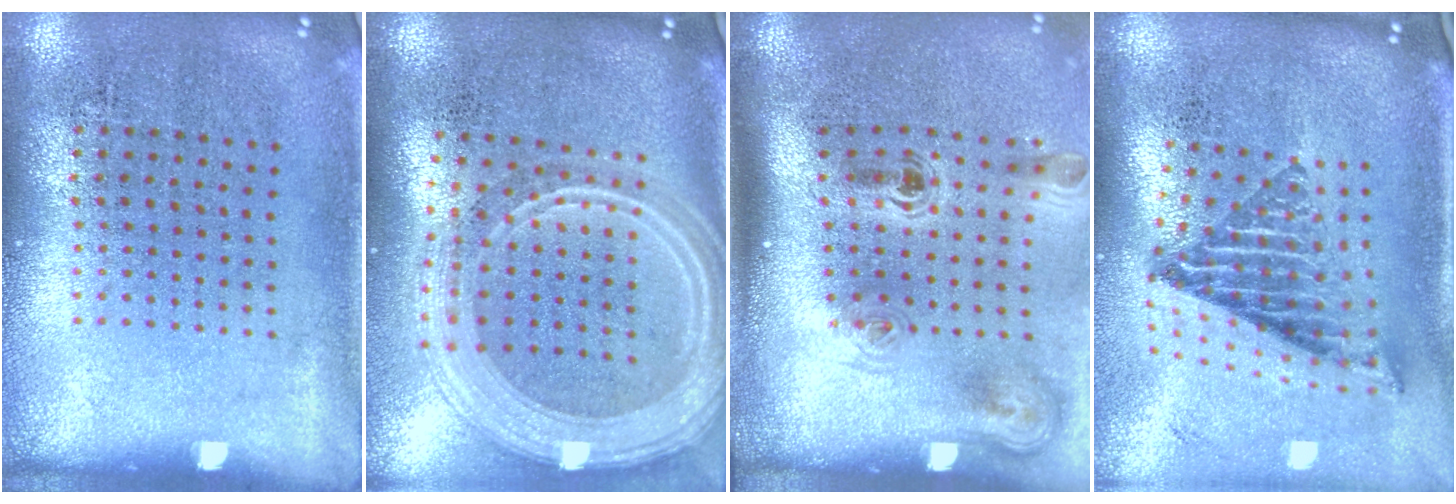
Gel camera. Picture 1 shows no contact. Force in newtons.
{"total": 3.1, "press": 2.5, "slide": 1.8}
{"total": 2.3, "press": 1.5, "slide": 1.7}
{"total": 2.1, "press": 1.4, "slide": 1.5}